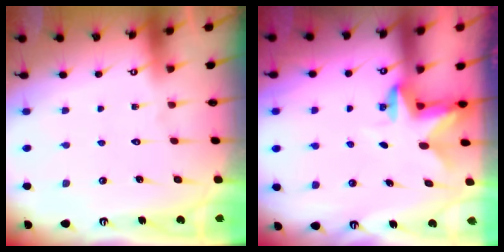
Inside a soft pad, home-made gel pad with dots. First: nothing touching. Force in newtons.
{"total": 2.8, "press": 2.8, "slide": 0.6}